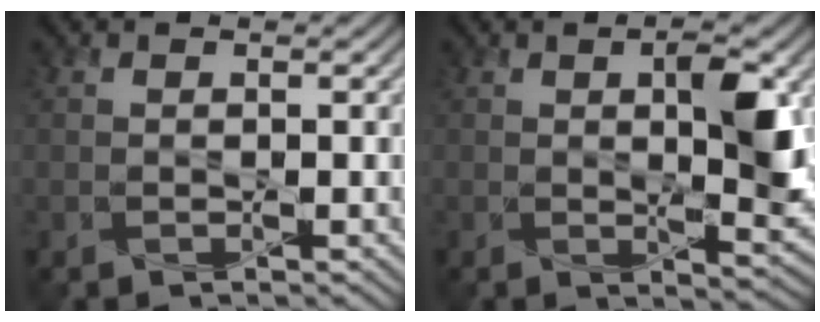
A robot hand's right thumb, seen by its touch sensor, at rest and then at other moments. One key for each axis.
{"total": 6.0, "fx": 1.2, "fy": 1.7, "fz": 5.6, "tx": -0.092, "ty": -0.007, "tz": 0.022}